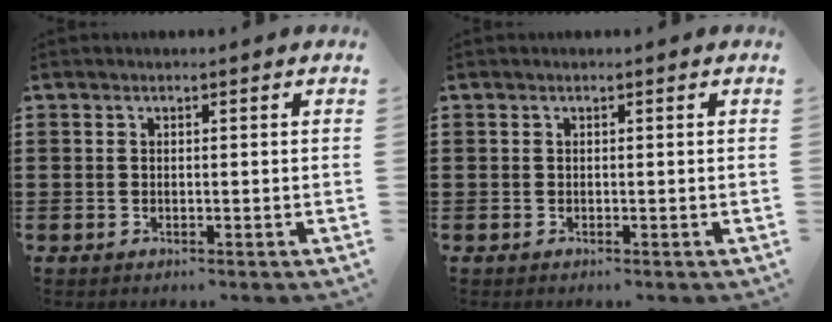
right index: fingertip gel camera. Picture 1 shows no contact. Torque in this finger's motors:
{"motor_torque": [0.36, 0.23, 0.02, 0.01]}